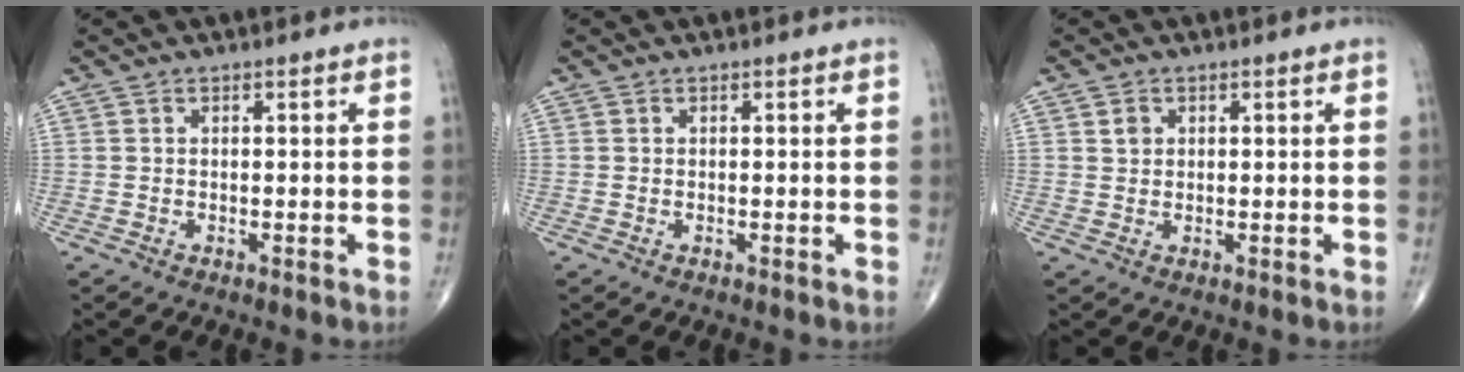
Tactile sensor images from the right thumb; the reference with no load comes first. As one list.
[{"total": 0.0}, {"total": 1.6, "force": [0.7, 1.3, 0.7], "torque": [-0.004, -0.003, 0.011]}]